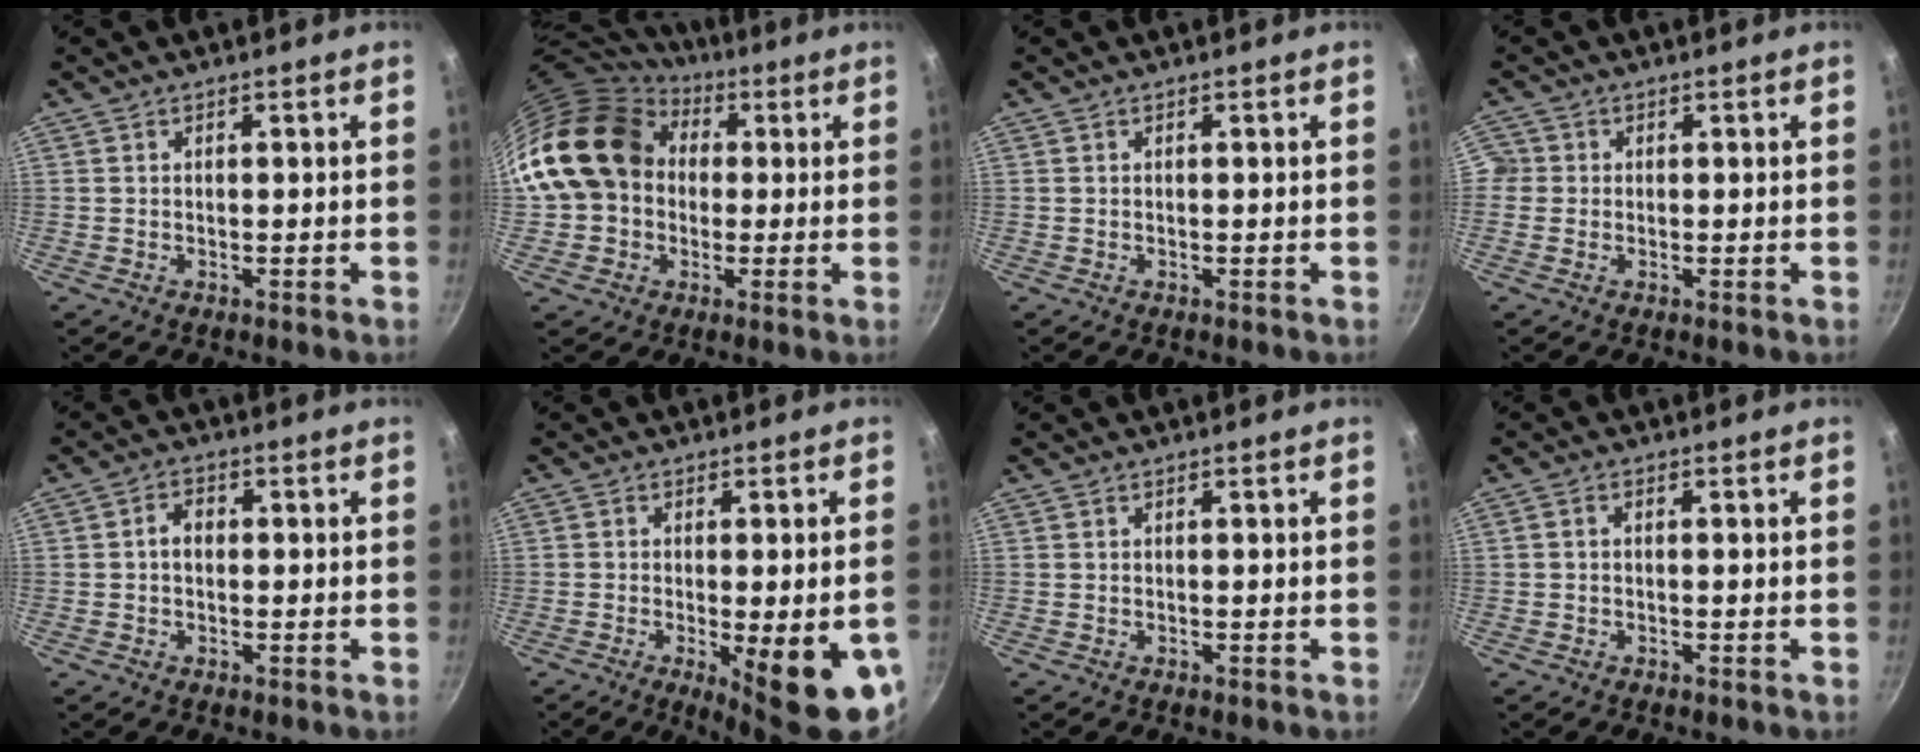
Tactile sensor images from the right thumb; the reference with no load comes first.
{"total": 17.6, "force": [2.9, 14.5, 9.5], "torque": [-0.158, 0.037, 0.046]}
{"total": 0.0}
{"total": 2.6, "force": [-0.3, 2.5, 0.4], "torque": [0.009, 0.003, -0.012]}
{"total": 3.2, "force": [0.0, 2.4, 2.1], "torque": [-0.024, 0.010, -0.004]}
{"total": 15.0, "force": [-4.7, 4.1, 13.7], "torque": [-0.155, -0.006, -0.051]}
{"total": 0.0}
{"total": 1.1, "force": [-0.2, 0.7, 0.8], "torque": [-0.018, 0.008, -0.004]}